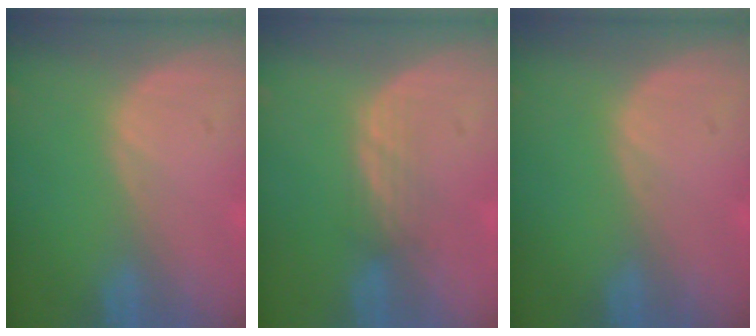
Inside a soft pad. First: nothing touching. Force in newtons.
{"total": 2.3, "press": 2.2, "slide": 0.6}
{"total": 0.0}